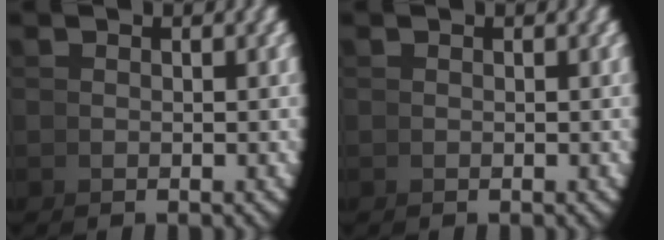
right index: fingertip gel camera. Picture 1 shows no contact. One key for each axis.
{"total": 0.0}